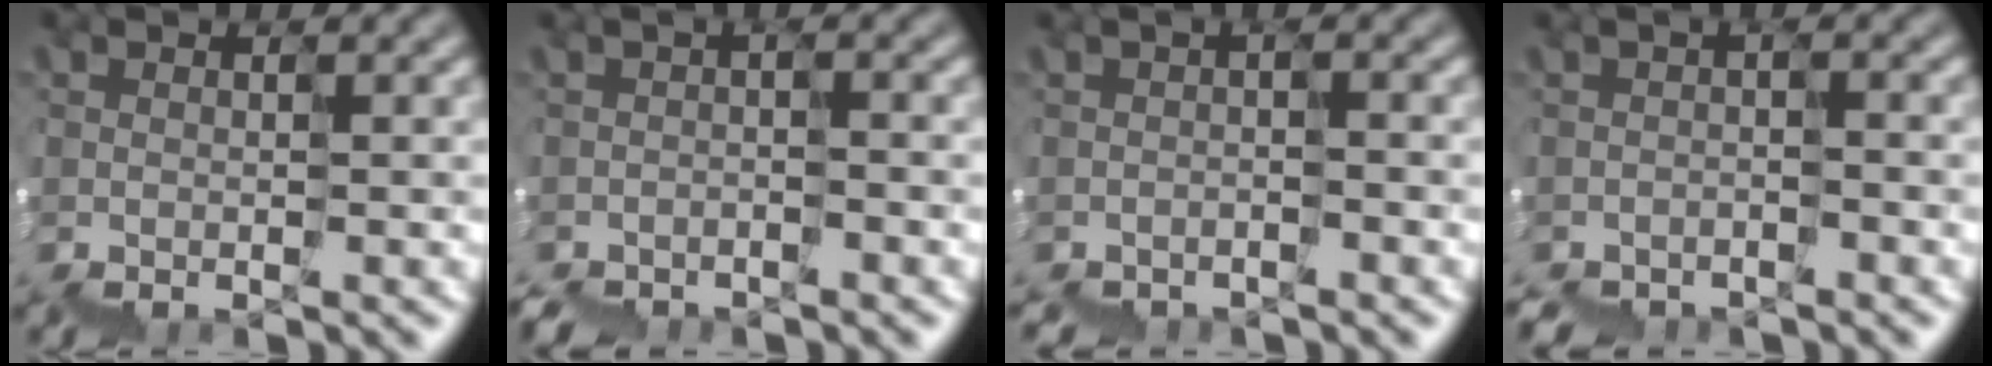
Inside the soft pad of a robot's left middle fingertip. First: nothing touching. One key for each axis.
{"total": 2.6, "fx": -2.6, "fy": 0.1, "fz": 0.3, "tx": -0.009, "ty": -0.005, "tz": -0.030}
{"total": 1.7, "fx": -1.7, "fy": -0.1, "fz": -0.1, "tx": 0.002, "ty": -0.001, "tz": -0.017}
{"total": 2.4, "fx": -2.4, "fy": 0.0, "fz": 0.0, "tx": -0.003, "ty": -0.003, "tz": -0.028}